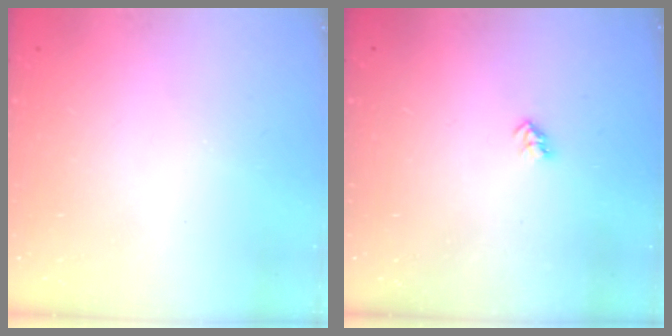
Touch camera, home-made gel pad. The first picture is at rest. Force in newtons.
{"total": 2.6, "press": 2.6, "slide": 0.4}